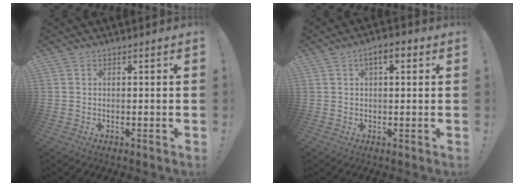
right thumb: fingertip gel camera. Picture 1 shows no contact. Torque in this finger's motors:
{"motor_torque": [0.14, 0.75, 0.16, -0.05, 0.16]}